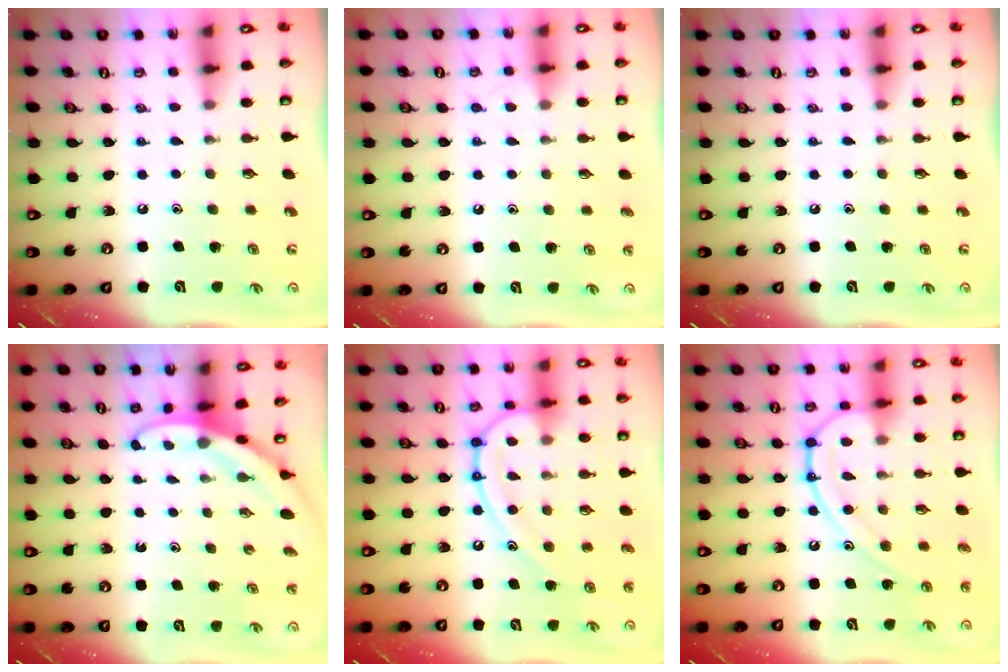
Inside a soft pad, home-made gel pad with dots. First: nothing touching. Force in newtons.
{"total": 2.6, "press": 2.5, "slide": 0.3}
{"total": 0.0}
{"total": 2.8, "press": 2.8, "slide": 0.0}
{"total": 14.7, "press": 14.6, "slide": 1.4}
{"total": 15.3, "press": 15.2, "slide": 1.5}